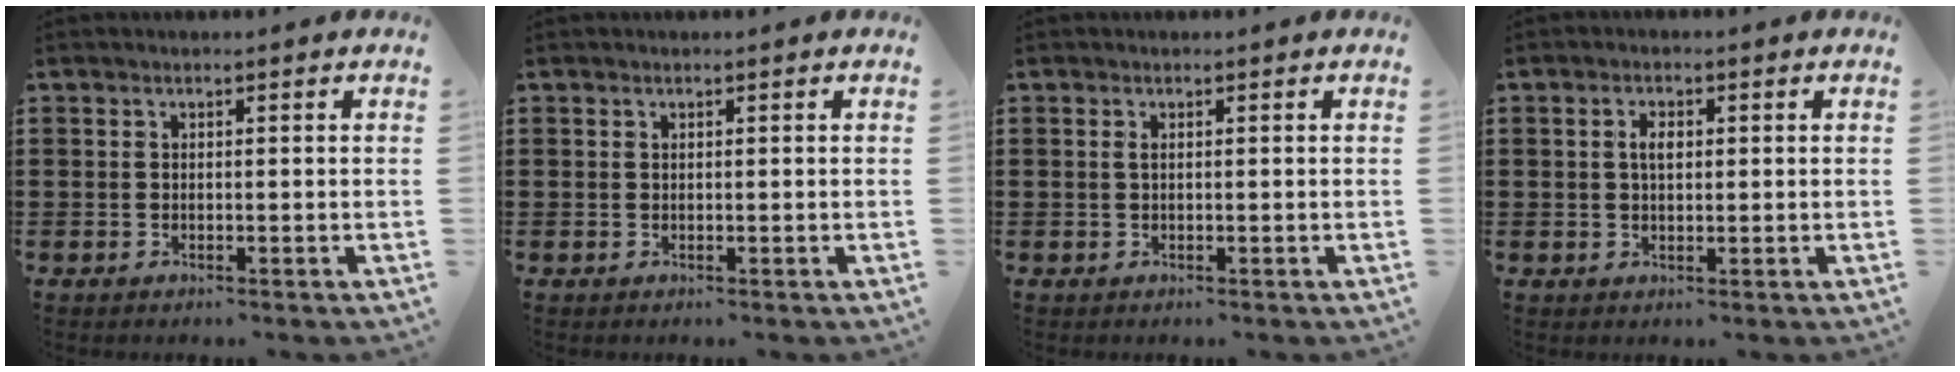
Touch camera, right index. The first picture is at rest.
{"total": 0.0}
{"total": 0.6, "force": [0.0, 0.1, 0.6], "torque": [-0.012, 0.000, 0.001]}
{"total": 2.2, "force": [0.4, 1.1, 1.9], "torque": [-0.040, 0.008, 0.005]}